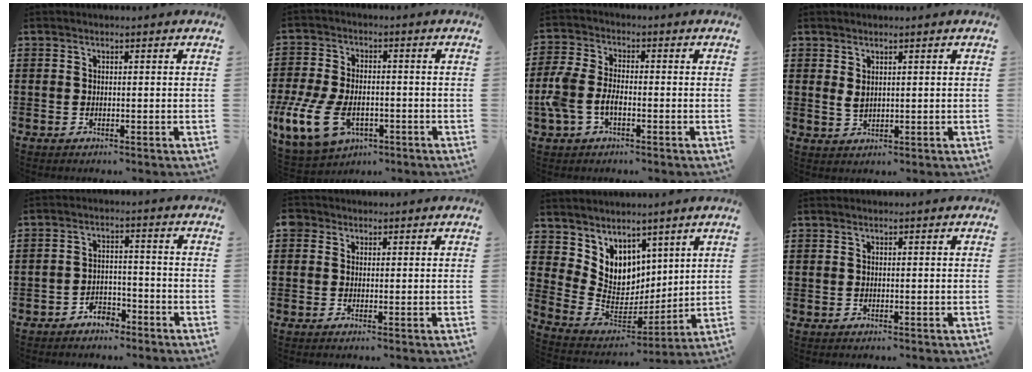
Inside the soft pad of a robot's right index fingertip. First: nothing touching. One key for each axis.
{"total": 8.6, "fx": -2.7, "fy": 4.7, "fz": 6.7, "tx": -0.168, "ty": -0.009, "tz": -0.049}
{"total": 5.6, "fx": -2.0, "fy": 3.2, "fz": 4.2, "tx": -0.115, "ty": -0.003, "tz": -0.048}
{"total": 1.8, "fx": 1.1, "fy": 0.8, "fz": 1.2, "tx": -0.026, "ty": 0.003, "tz": 0.019}
{"total": 3.3, "fx": -2.9, "fy": 1.4, "fz": 0.8, "tx": -0.017, "ty": 0.008, "tz": -0.058}
{"total": 1.2, "fx": 0.5, "fy": 1.1, "fz": 0.1, "tx": -0.007, "ty": 0.006, "tz": 0.009}
{"total": 6.6, "fx": 4.0, "fy": 5.2, "fz": 0.0, "tx": -0.046, "ty": -0.046, "tz": 0.080}
{"total": 0.0}